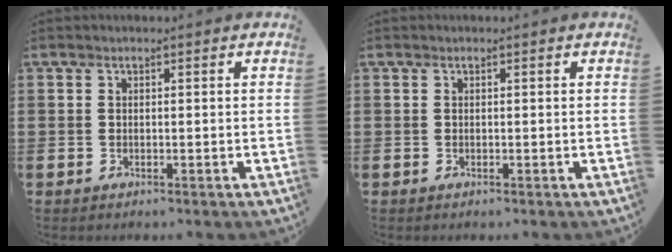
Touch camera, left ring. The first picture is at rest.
{"total": 0.0}